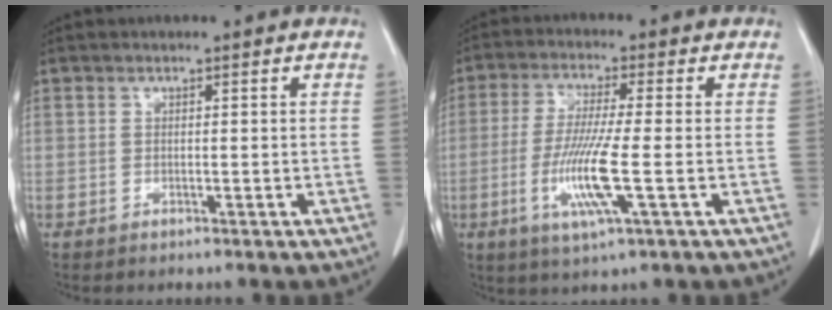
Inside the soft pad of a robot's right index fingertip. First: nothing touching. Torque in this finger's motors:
{"motor_torque": [1.35, -0.50, 0.76, 0.21]}